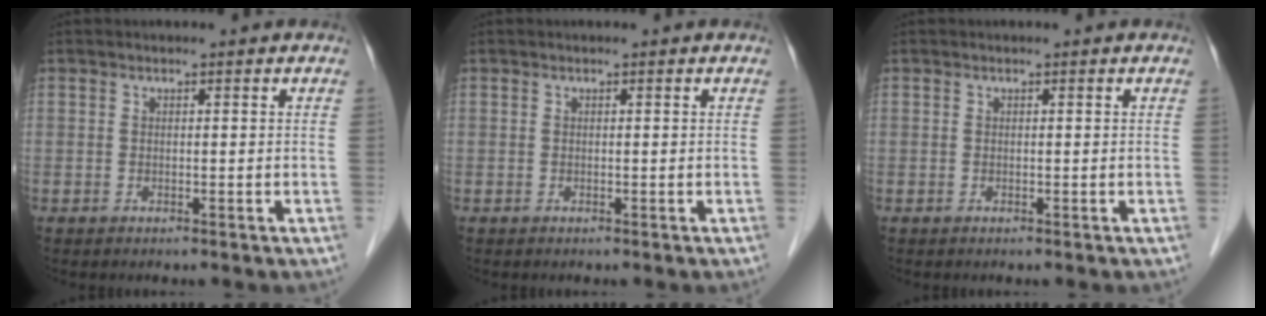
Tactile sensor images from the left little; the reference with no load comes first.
{"total": 0.0}
{"total": 0.0}